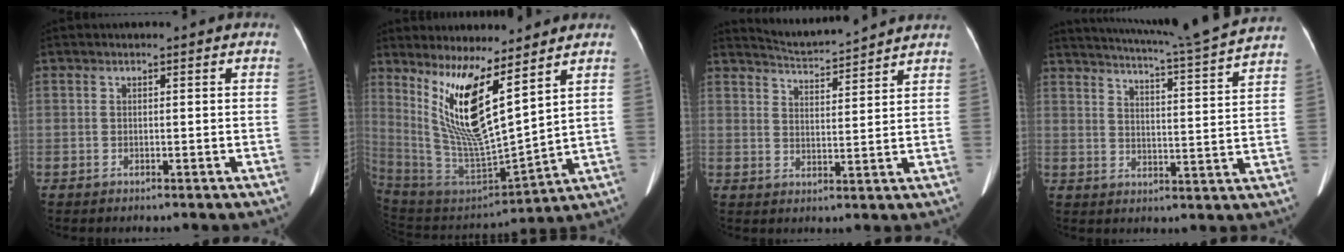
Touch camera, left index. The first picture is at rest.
{"total": 13.7, "force": [7.5, 2.0, 11.3], "torque": [-0.236, -0.024, 0.152]}
{"total": 7.9, "force": [7.8, -0.7, 1.2], "torque": [-0.038, 0.010, 0.124]}
{"total": 18.2, "force": [16.8, -2.1, 6.7], "torque": [-0.123, -0.043, 0.215]}